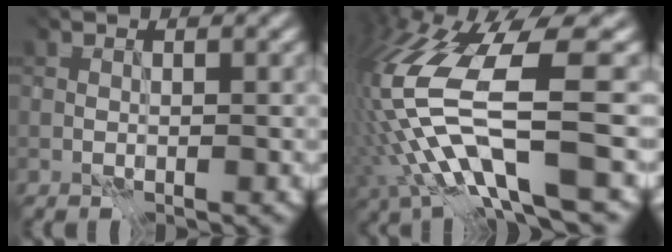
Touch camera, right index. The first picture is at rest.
{"total": 11.3, "force": [-4.1, 1.1, 10.5], "torque": [-0.236, -0.019, -0.034]}